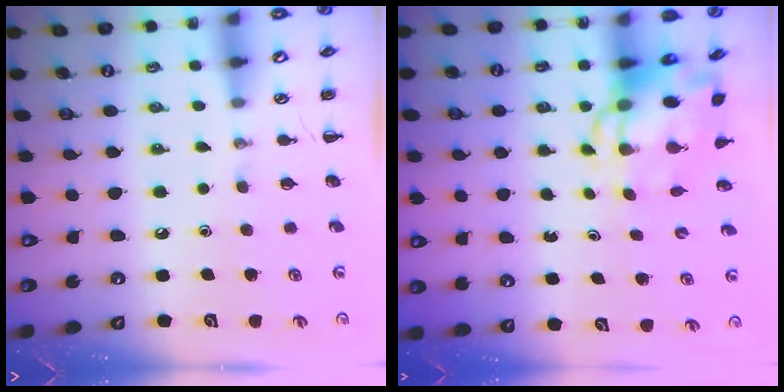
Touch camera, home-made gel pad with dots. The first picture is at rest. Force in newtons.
{"total": 7.4, "press": 7.1, "slide": 2.0}